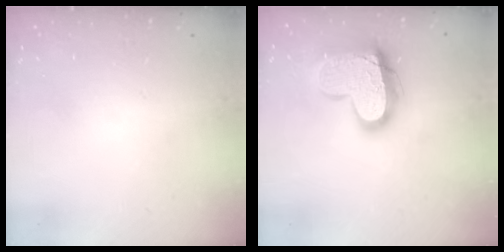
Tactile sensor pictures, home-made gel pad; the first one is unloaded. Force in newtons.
{"total": 17.5, "press": 17.4, "slide": 1.3}